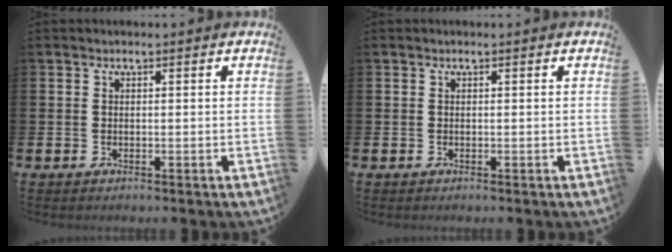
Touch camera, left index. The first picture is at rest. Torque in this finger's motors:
{"motor_torque": [-0.05, 0.05, 0.00, 0.00]}